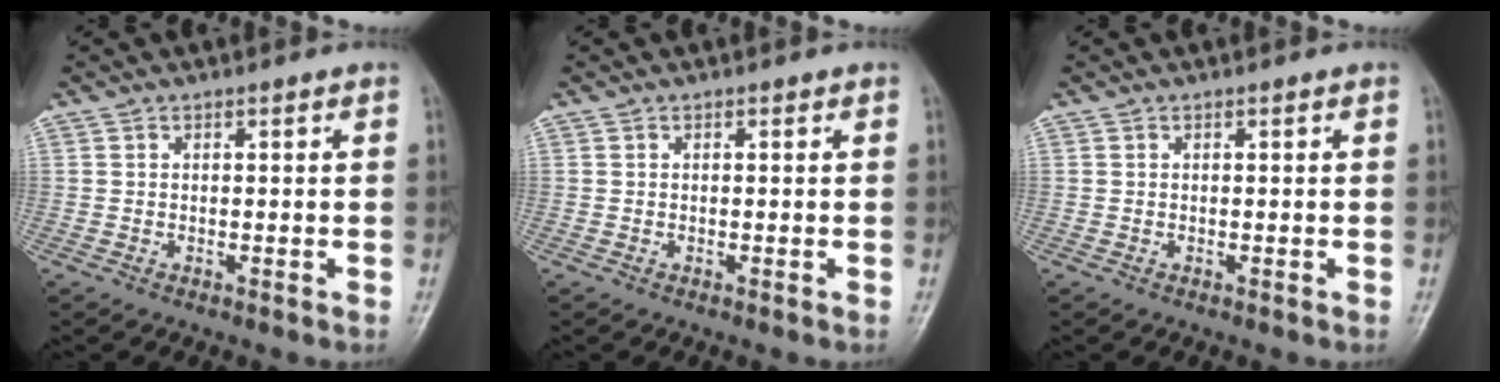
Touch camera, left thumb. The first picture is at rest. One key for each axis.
{"total": 0.0}
{"total": 0.0}